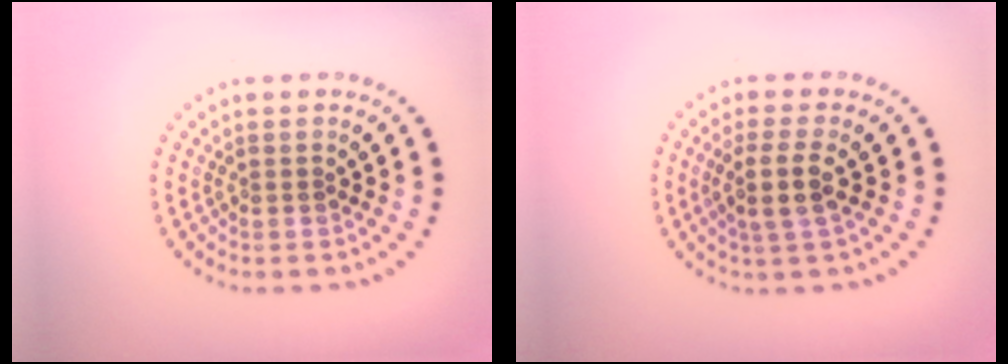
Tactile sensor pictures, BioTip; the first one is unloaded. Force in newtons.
{"total": 2.9, "press": 2.6, "slide": 1.3}